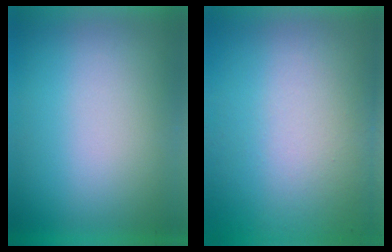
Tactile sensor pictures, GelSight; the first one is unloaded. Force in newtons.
{"total": 8.1}